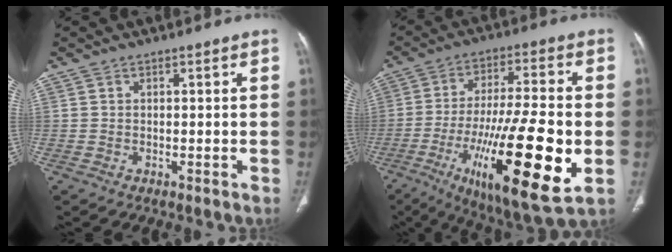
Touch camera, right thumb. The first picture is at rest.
{"total": 25.6, "force": [-7.5, 6.2, 23.7], "torque": [-0.403, -0.012, -0.111]}